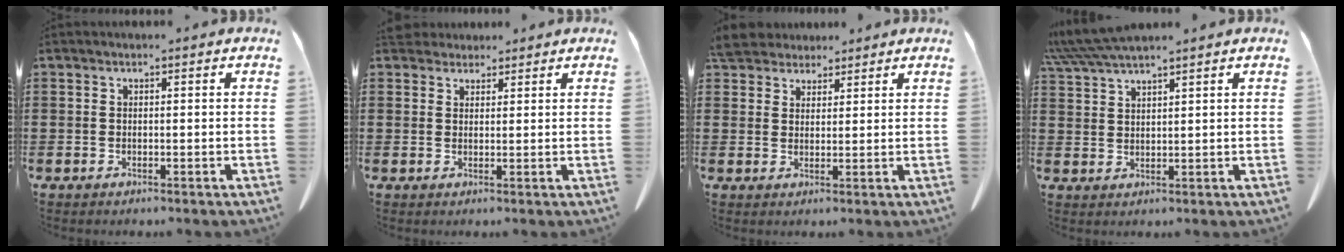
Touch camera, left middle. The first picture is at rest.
{"total": 3.0, "force": [2.8, 1.0, 0.4], "torque": [-0.007, -0.005, 0.053]}
{"total": 4.7, "force": [4.3, 1.6, 0.7], "torque": [-0.031, -0.006, 0.084]}
{"total": 4.7, "force": [4.3, 0.2, 2.0], "torque": [-0.061, -0.015, 0.078]}